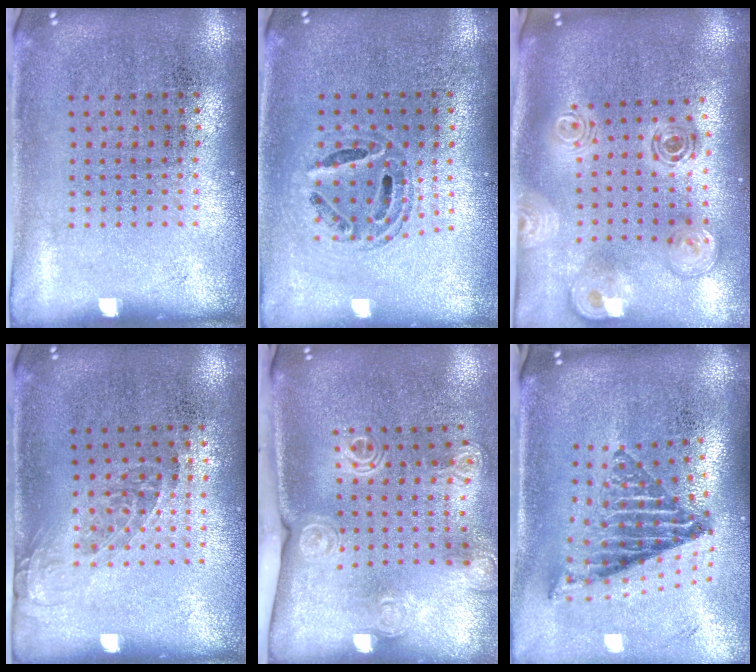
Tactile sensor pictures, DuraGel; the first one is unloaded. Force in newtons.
{"total": 0.7, "press": 0.7, "slide": 0.2}
{"total": 2.0, "press": 1.7, "slide": 1.0}
{"total": 1.2, "press": 1.0, "slide": 0.7}
{"total": 2.0, "press": 1.5, "slide": 1.3}
{"total": 2.0, "press": 1.5, "slide": 1.4}